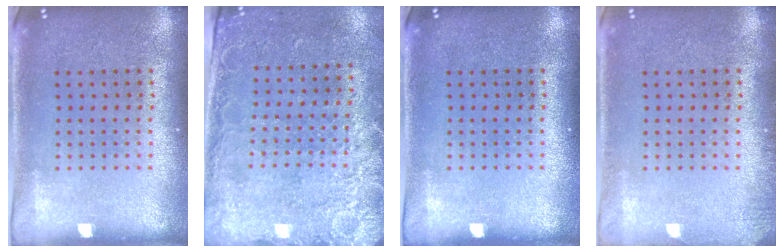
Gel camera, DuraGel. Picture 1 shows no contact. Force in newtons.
{"total": 2.6, "press": 2.1, "slide": 1.5}
{"total": 0.0}
{"total": 1.0, "press": 1.0, "slide": 0.1}